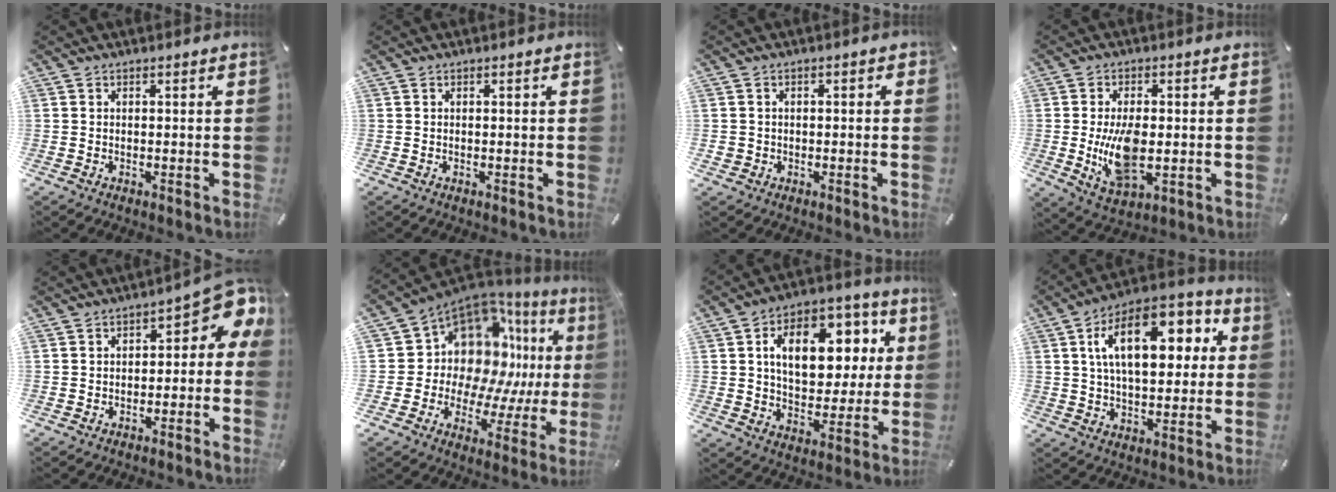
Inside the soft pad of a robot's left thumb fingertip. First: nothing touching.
{"total": 0.0}
{"total": 2.6, "force": [-0.8, 2.4, 0.8], "torque": [-0.016, 0.007, -0.018]}
{"total": 11.2, "force": [-0.6, 6.1, 9.4], "torque": [-0.182, -0.019, -0.011]}
{"total": 8.0, "force": [2.5, 4.1, 6.4], "torque": [-0.076, -0.029, 0.038]}
{"total": 14.1, "force": [5.0, 10.9, 7.3], "torque": [-0.110, -0.078, 0.098]}
{"total": 17.0, "force": [4.8, 10.8, 12.2], "torque": [-0.185, -0.001, 0.086]}
{"total": 18.1, "force": [5.8, 9.9, 14.1], "torque": [-0.233, -0.003, 0.095]}